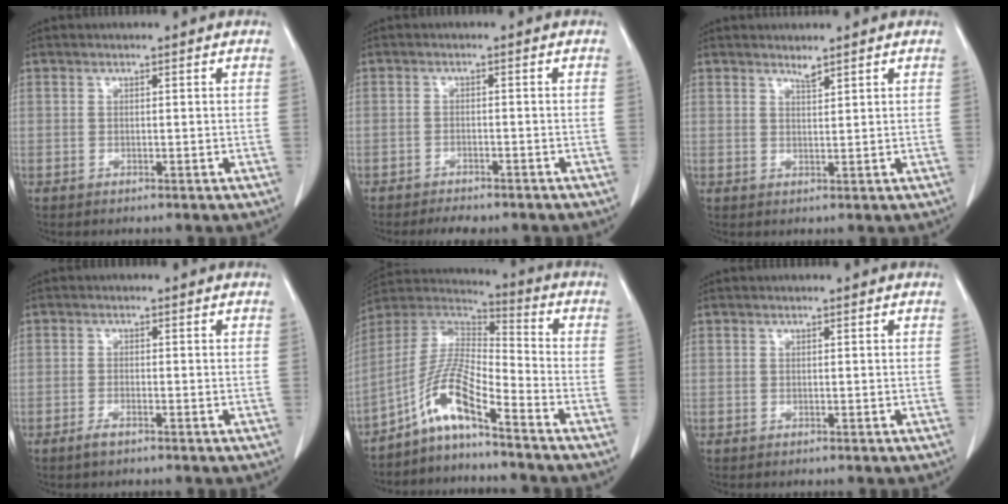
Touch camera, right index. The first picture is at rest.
{"total": 4.7, "force": [-4.0, 1.7, 1.9], "torque": [-0.023, -0.004, -0.053]}
{"total": 1.3, "force": [1.2, -0.1, 0.4], "torque": [-0.007, -0.007, 0.023]}
{"total": 1.8, "force": [-1.3, 0.4, 1.2], "torque": [-0.027, -0.002, -0.025]}
{"total": 9.9, "force": [-6.7, 0.9, 7.3], "torque": [-0.156, 0.016, -0.131]}
{"total": 0.0}